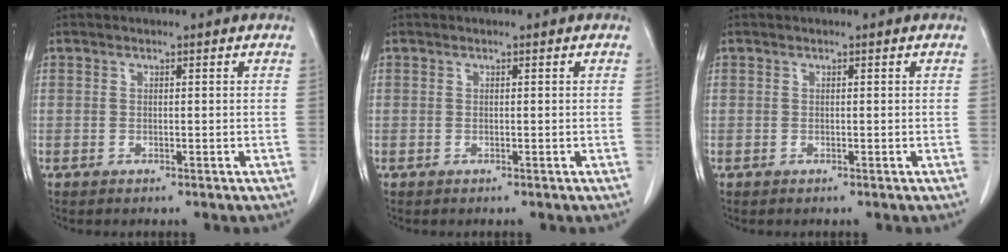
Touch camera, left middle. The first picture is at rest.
{"total": 0.0}
{"total": 0.0}